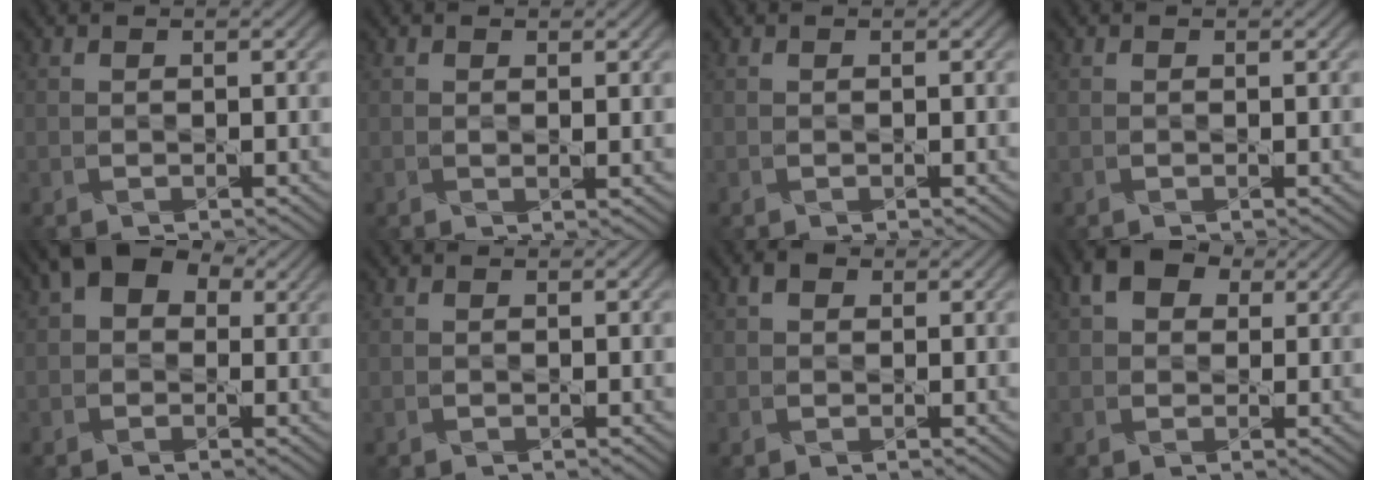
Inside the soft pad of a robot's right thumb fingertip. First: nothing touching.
{"total": 0.7, "force": [0.5, 0.3, 0.5], "torque": [-0.009, -0.002, 0.009]}
{"total": 0.0}
{"total": 0.0}
{"total": 5.4, "force": [2.0, 3.9, 3.1], "torque": [-0.063, 0.027, 0.015]}
{"total": 0.0}
{"total": 1.0, "force": [0.6, 0.8, 0.3], "torque": [-0.006, 0.003, 0.007]}
{"total": 3.9, "force": [1.6, 3.0, 1.9], "torque": [-0.037, 0.011, 0.018]}